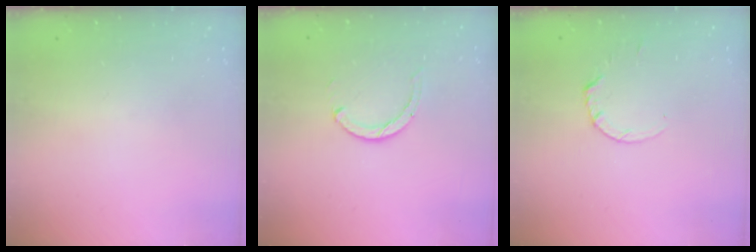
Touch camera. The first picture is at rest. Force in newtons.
{"total": 1.9, "press": 1.9, "slide": 0.2}
{"total": 1.8, "press": 1.7, "slide": 0.2}